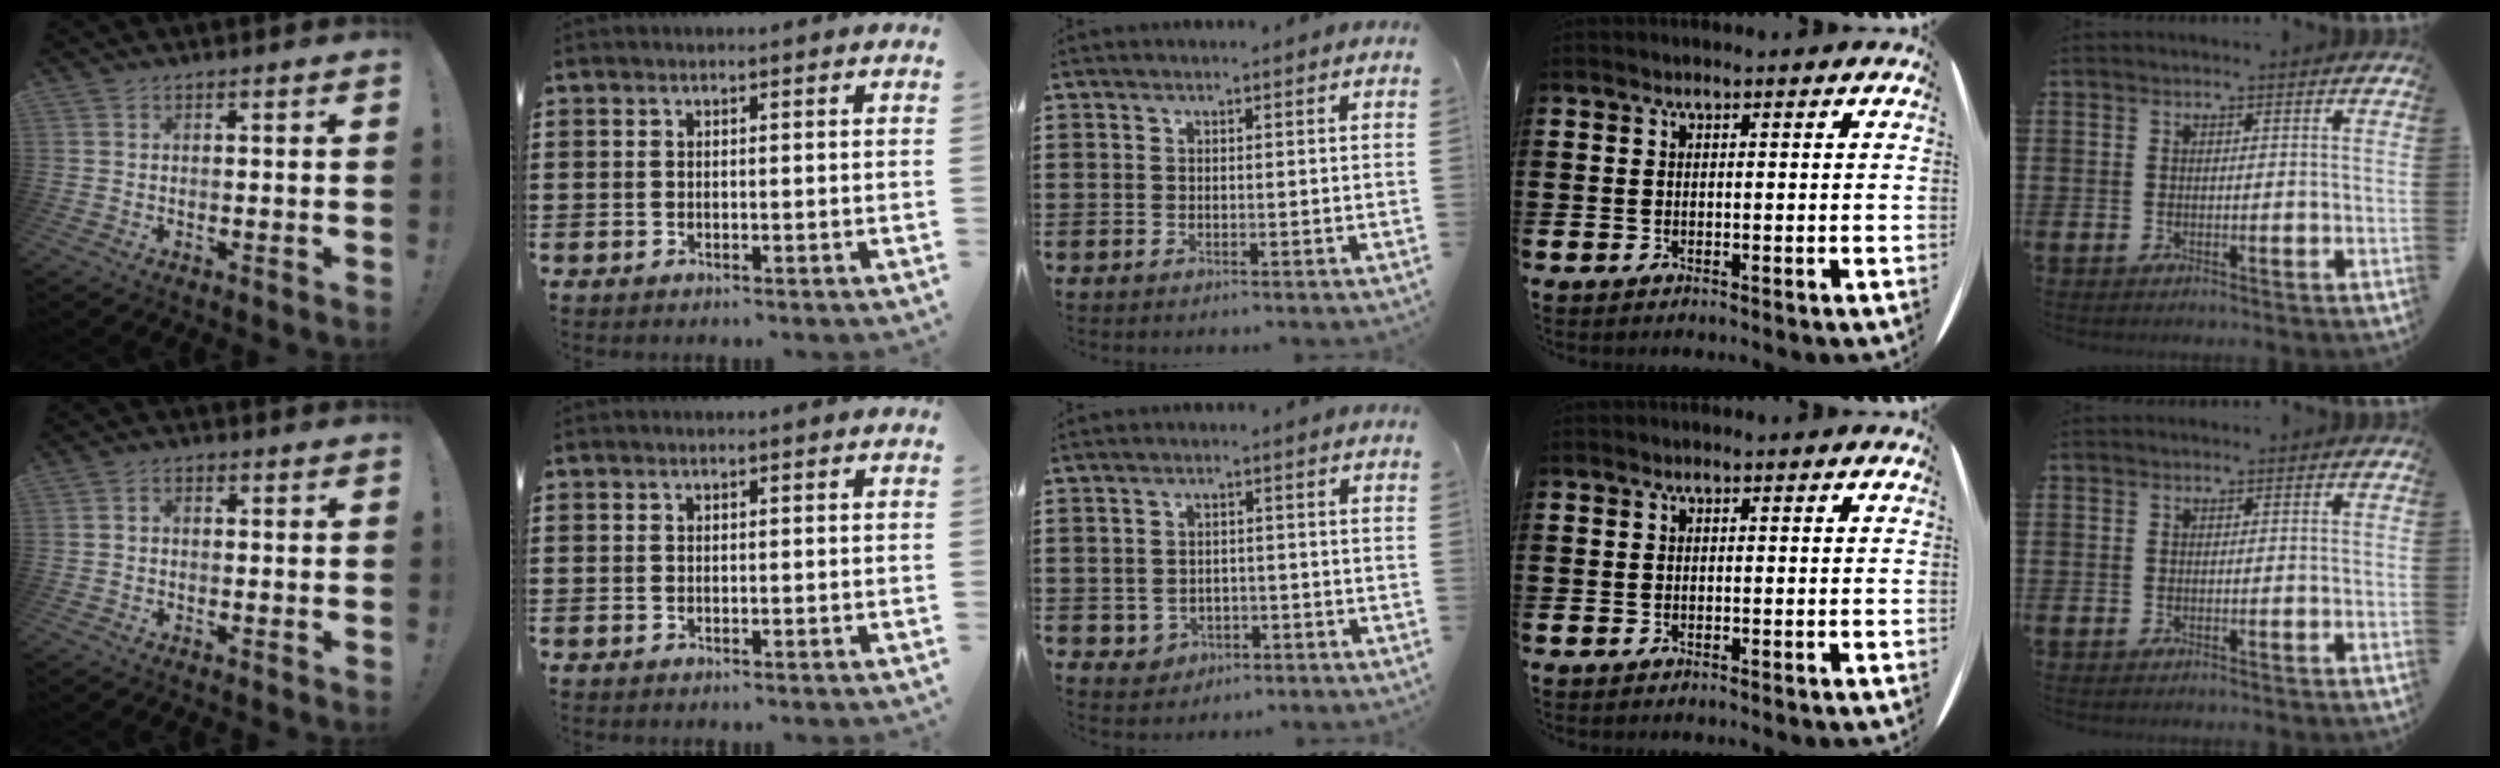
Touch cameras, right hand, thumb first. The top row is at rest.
{"thumb": {"total": 1.9, "force": [-1.0, 1.2, 1.1], "torque": [-0.019, 0.008, -0.017]}, "middle": {"total": 1.8, "force": [-0.8, 1.6, 0.3], "torque": [-0.014, 0.001, -0.021]}}